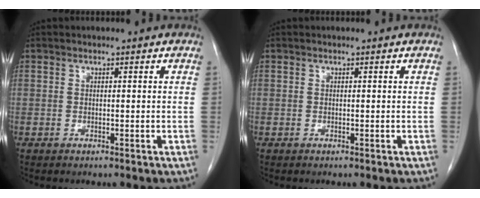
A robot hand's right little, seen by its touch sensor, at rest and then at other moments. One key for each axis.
{"total": 0.0}